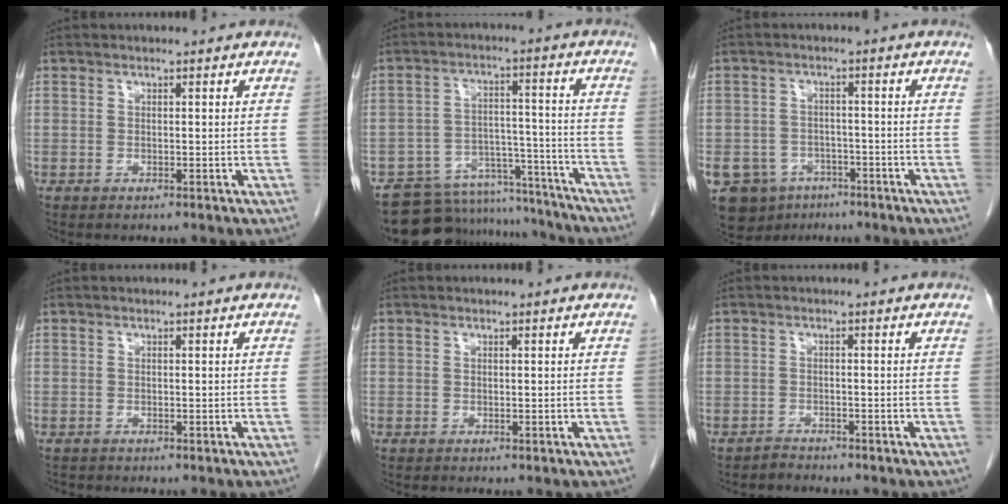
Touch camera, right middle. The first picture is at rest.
{"total": 15.7, "force": [-14.9, 4.5, 2.2], "torque": [-0.036, 0.042, -0.209]}
{"total": 10.3, "force": [-5.9, 7.8, 3.0], "torque": [-0.074, 0.004, -0.083]}
{"total": 0.7, "force": [-0.6, 0.3, 0.0], "torque": [-0.008, -0.001, -0.011]}
{"total": 0.0}
{"total": 1.1, "force": [-1.0, 0.0, -0.3], "torque": [0.005, -0.005, -0.018]}